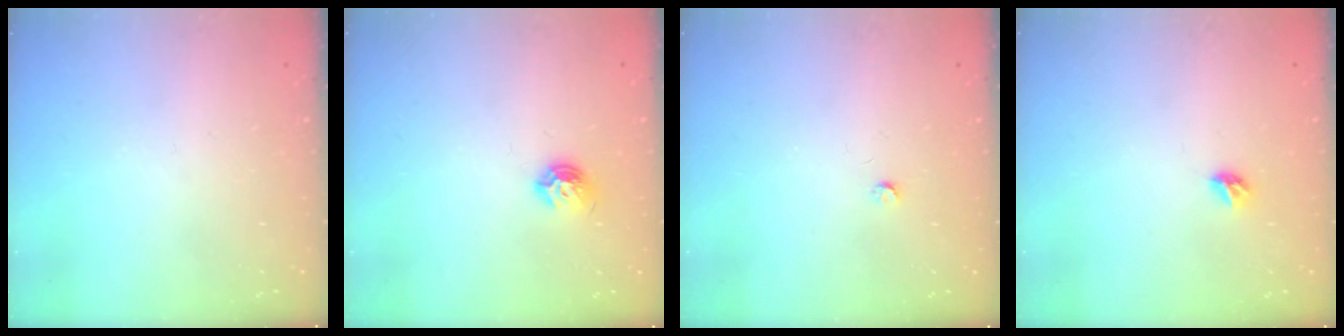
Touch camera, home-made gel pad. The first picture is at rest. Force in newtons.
{"total": 7.0, "press": 6.9, "slide": 0.7}
{"total": 2.5, "press": 2.5, "slide": 0.4}
{"total": 4.5, "press": 4.4, "slide": 0.9}